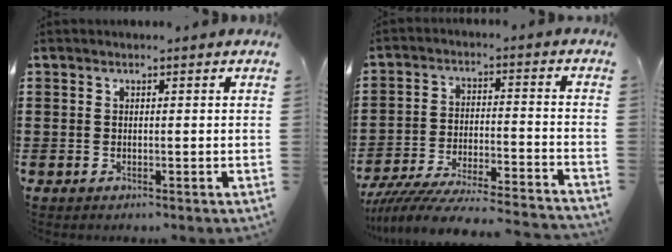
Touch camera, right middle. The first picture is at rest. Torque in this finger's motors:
{"motor_torque": [0.27, -0.04, 0.41, 0.21]}